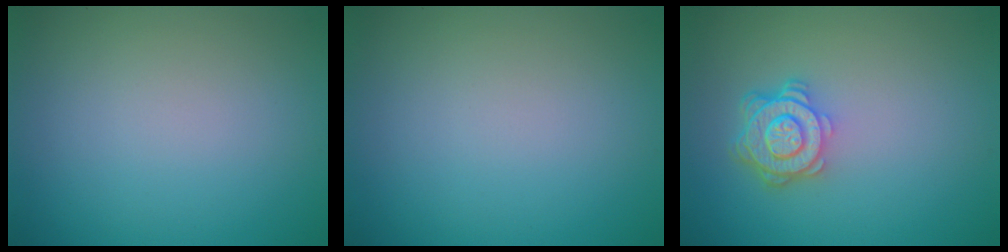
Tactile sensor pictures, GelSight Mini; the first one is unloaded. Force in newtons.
{"total": 0.0}
{"total": 4.5, "press": 3.4, "slide": 2.9}